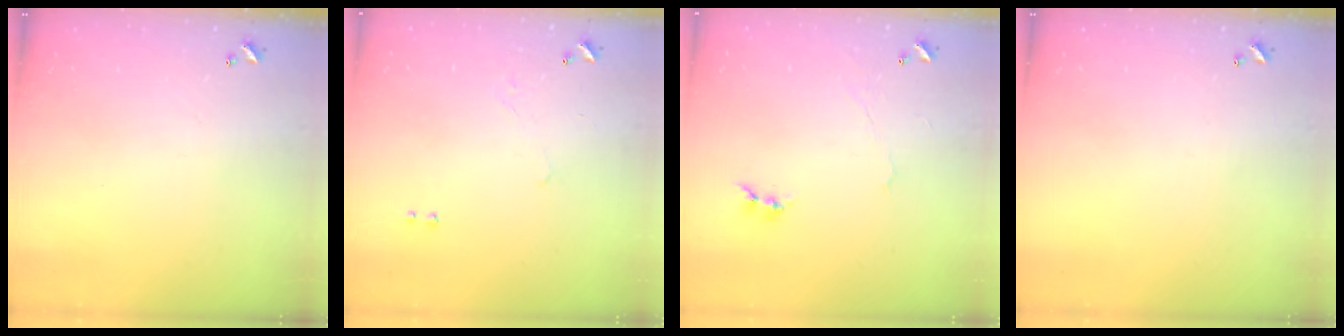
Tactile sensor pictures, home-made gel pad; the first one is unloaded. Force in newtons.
{"total": 2.8, "press": 2.7, "slide": 0.5}
{"total": 0.7, "press": 0.4, "slide": 0.5}
{"total": 0.0}